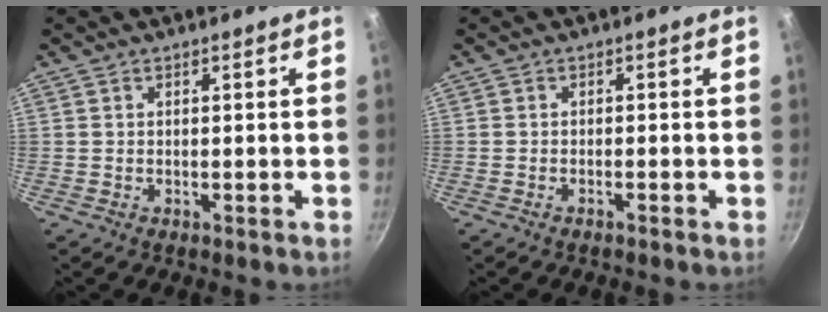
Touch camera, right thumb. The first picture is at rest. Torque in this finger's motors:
{"motor_torque": [-0.19, -0.17, 0.06, 0.46, -0.03]}